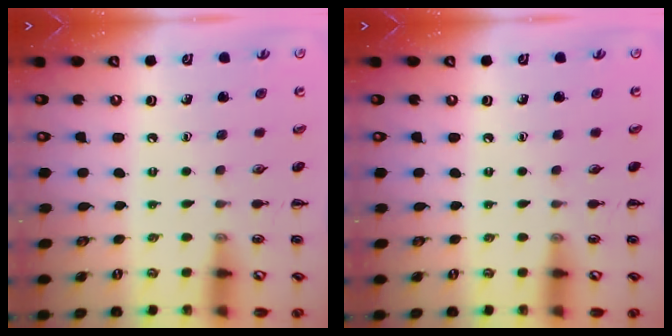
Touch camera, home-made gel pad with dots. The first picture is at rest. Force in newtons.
{"total": 0.0}